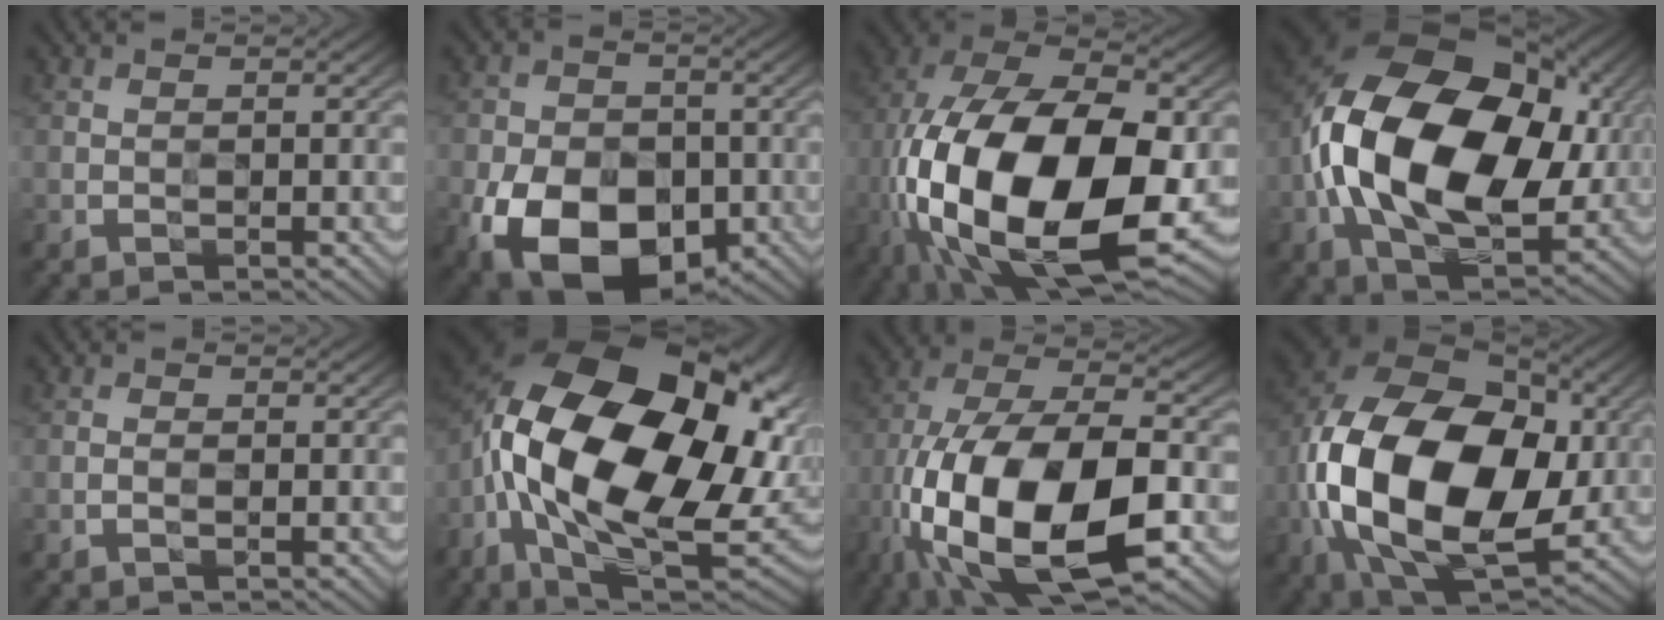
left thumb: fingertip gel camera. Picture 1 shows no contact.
{"total": 15.7, "force": [-6.8, 10.2, 9.8], "torque": [-0.190, -0.038, -0.113]}
{"total": 22.4, "force": [-5.0, 11.8, 18.3], "torque": [-0.401, -0.043, -0.060]}
{"total": 20.7, "force": [0.9, 14.0, 15.2], "torque": [-0.336, -0.033, 0.039]}
{"total": 0.7, "force": [-0.2, 0.3, 0.6], "torque": [-0.011, 0.001, -0.004]}
{"total": 22.6, "force": [-0.2, 14.1, 17.7], "torque": [-0.379, -0.040, 0.025]}
{"total": 20.9, "force": [-7.1, 10.0, 17.0], "torque": [-0.354, -0.030, -0.113]}
{"total": 22.3, "force": [-1.2, 15.0, 16.4], "torque": [-0.399, -0.035, 0.001]}